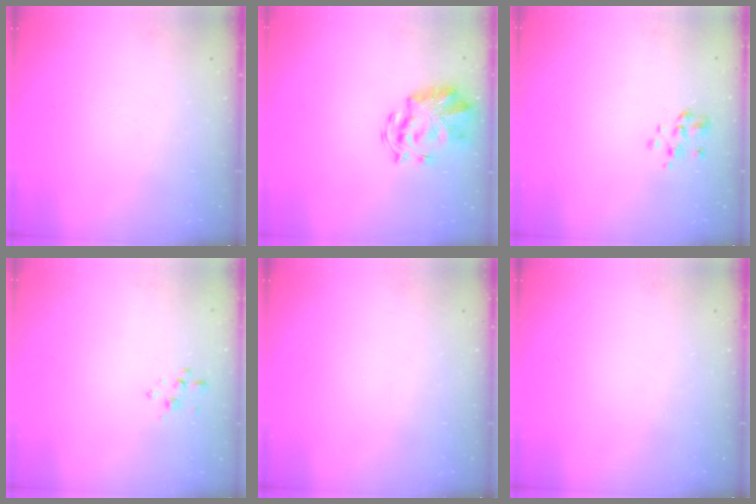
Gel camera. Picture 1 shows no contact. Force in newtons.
{"total": 3.7, "press": 3.4, "slide": 1.4}
{"total": 2.7, "press": 2.6, "slide": 0.6}
{"total": 2.0, "press": 2.0, "slide": 0.4}
{"total": 0.0}
{"total": 0.0}